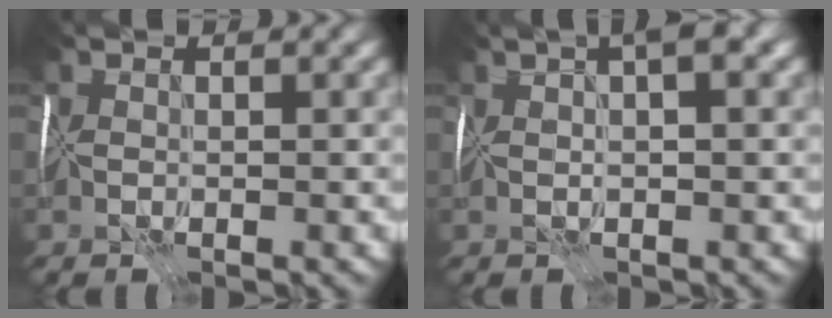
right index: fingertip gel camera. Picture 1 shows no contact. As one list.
[{"total": 3.7, "force": [2.5, 0.5, 2.6], "torque": [-0.026, 0.021, 0.039]}]